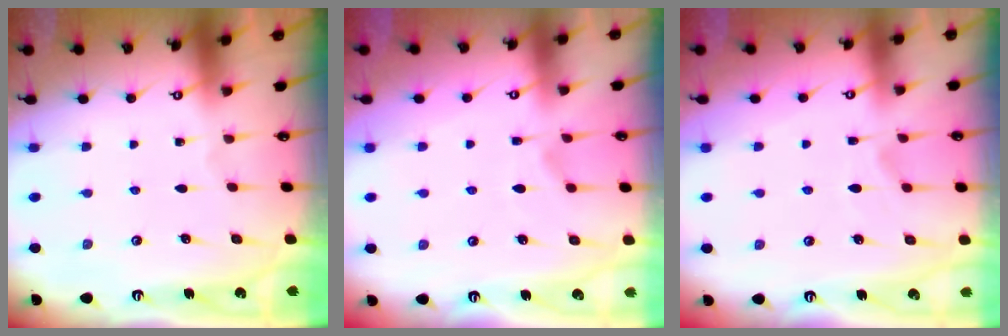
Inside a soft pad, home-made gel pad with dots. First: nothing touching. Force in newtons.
{"total": 2.4, "press": 2.1, "slide": 1.1}
{"total": 2.2, "press": 1.9, "slide": 1.2}